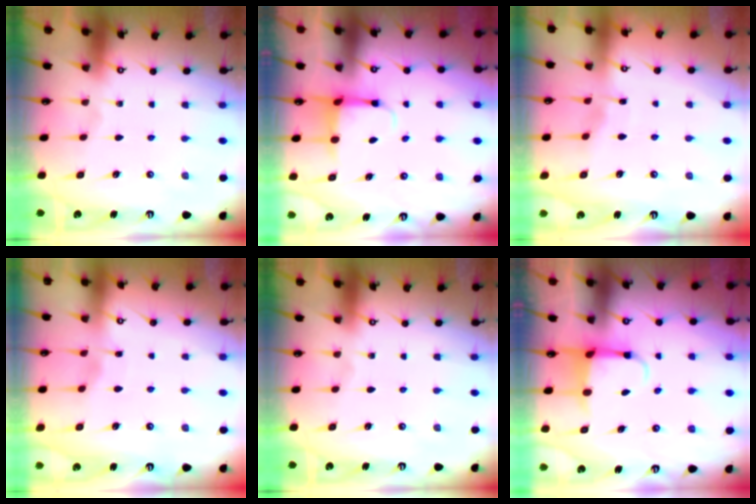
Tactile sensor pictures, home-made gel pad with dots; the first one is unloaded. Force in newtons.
{"total": 3.8, "press": 3.5, "slide": 1.3}
{"total": 3.7, "press": 3.6, "slide": 0.4}
{"total": 2.6, "press": 2.6, "slide": 0.3}
{"total": 0.0}
{"total": 3.8, "press": 3.7, "slide": 1.1}